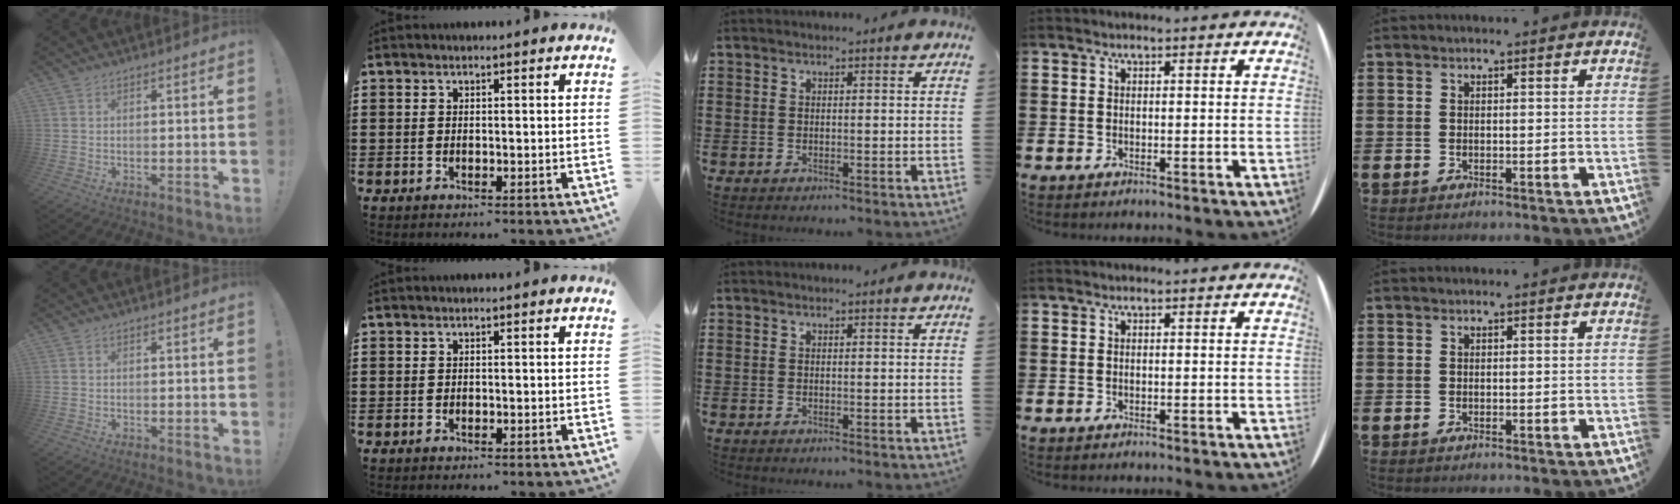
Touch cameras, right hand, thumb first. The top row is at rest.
{}